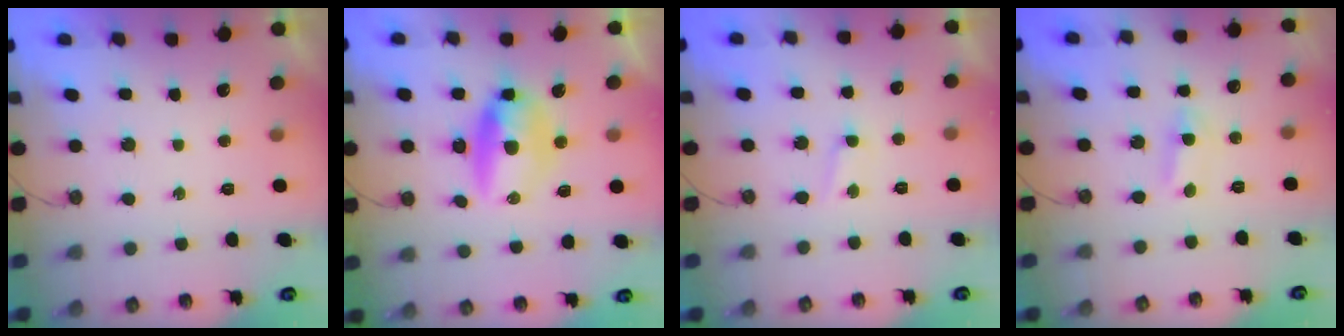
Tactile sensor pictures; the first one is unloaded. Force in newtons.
{"total": 18.1, "press": 11.8, "slide": 13.7}
{"total": 1.7, "press": 1.7, "slide": 0.3}
{"total": 1.5, "press": 1.3, "slide": 0.7}